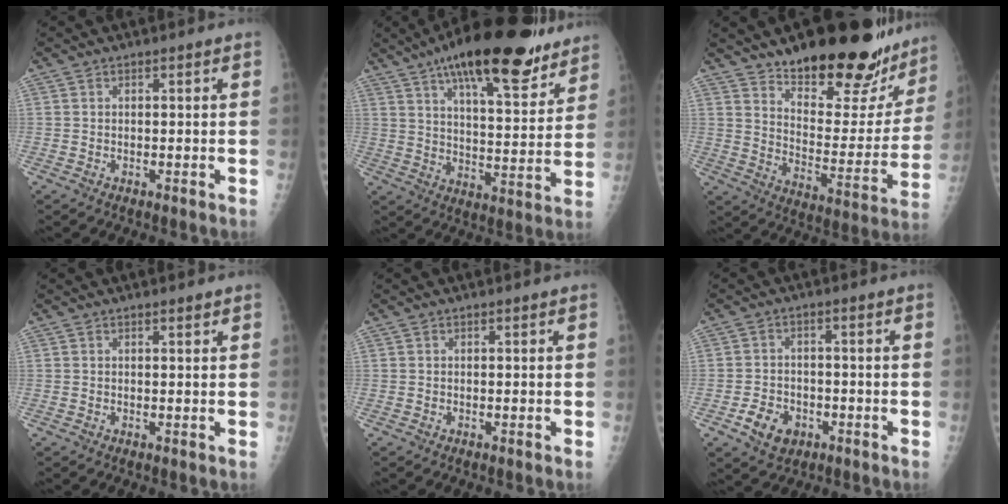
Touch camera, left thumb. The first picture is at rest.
{"total": 22.8, "force": [15.4, 7.3, 15.2], "torque": [-0.197, -0.051, 0.234]}
{"total": 25.5, "force": [20.6, 8.6, 12.4], "torque": [-0.135, -0.128, 0.285]}
{"total": 0.7, "force": [0.6, 0.1, 0.4], "torque": [-0.007, -0.003, 0.008]}
{"total": 0.0}
{"total": 6.1, "force": [-2.6, 4.6, 3.0], "torque": [-0.040, 0.014, -0.039]}